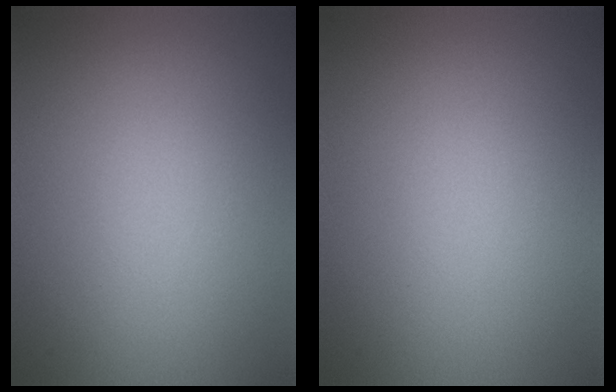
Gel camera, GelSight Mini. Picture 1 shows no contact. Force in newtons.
{"total": 0.0}